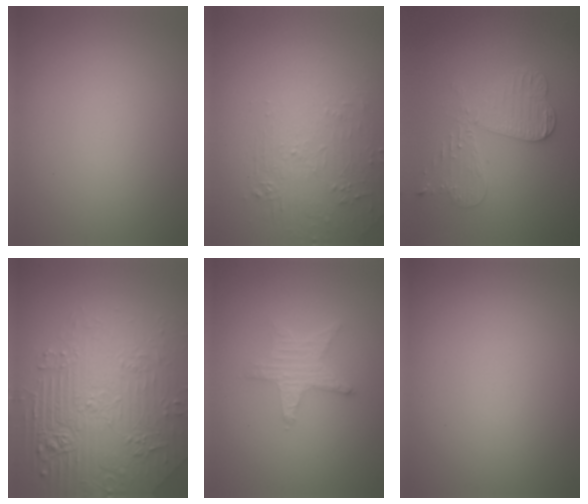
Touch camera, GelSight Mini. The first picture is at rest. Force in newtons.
{"total": 2.1, "press": 0.9, "slide": 1.9}
{"total": 3.4, "press": 3.2, "slide": 1.3}
{"total": 8.9, "press": 6.1, "slide": 6.4}
{"total": 2.7, "press": 2.6, "slide": 0.5}
{"total": 0.0}